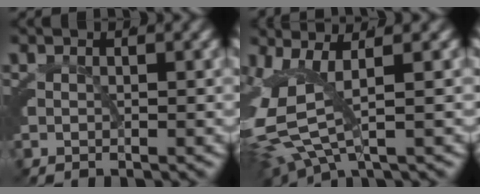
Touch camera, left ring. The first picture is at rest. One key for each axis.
{"total": 7.8, "fx": 0.2, "fy": 5.2, "fz": 5.8, "tx": -0.147, "ty": -0.012, "tz": 0.001}